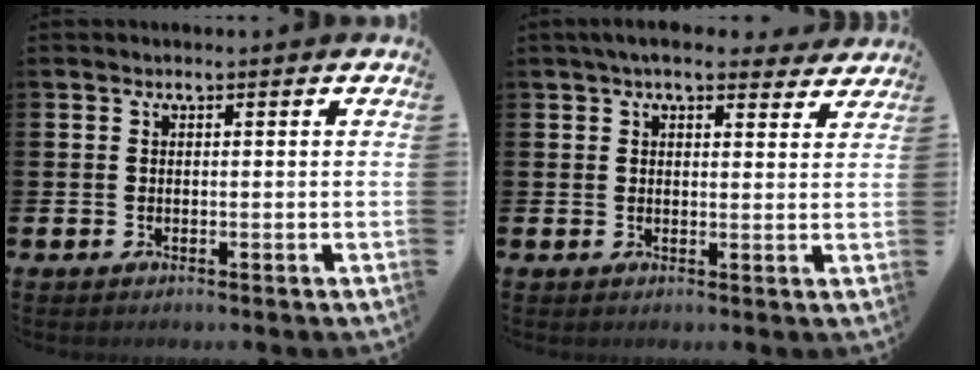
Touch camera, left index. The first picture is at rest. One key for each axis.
{"total": 4.9, "fx": 4.3, "fy": 1.5, "fz": 1.9, "tx": -0.034, "ty": -0.013, "tz": 0.075}